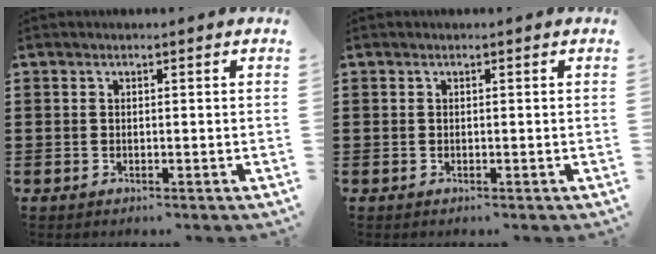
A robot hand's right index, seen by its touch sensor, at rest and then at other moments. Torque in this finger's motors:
{"motor_torque": [0.93, 1.20, 0.00, 0.01]}